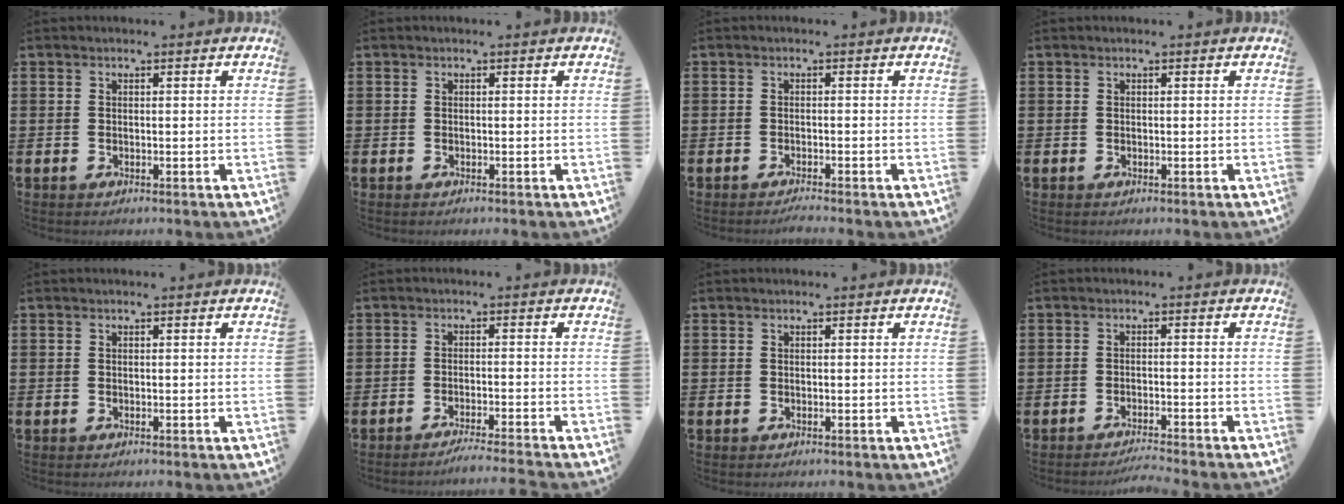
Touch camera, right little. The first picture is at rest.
{"total": 0.0}
{"total": 0.9, "force": [-0.8, -0.1, 0.4], "torque": [-0.005, -0.003, -0.015]}
{"total": 0.0}
{"total": 0.0}
{"total": 2.0, "force": [-1.8, -0.4, 0.7], "torque": [-0.011, 0.002, -0.035]}
{"total": 0.0}
{"total": 1.7, "force": [-1.6, -0.2, 0.5], "torque": [-0.006, 0.003, -0.032]}